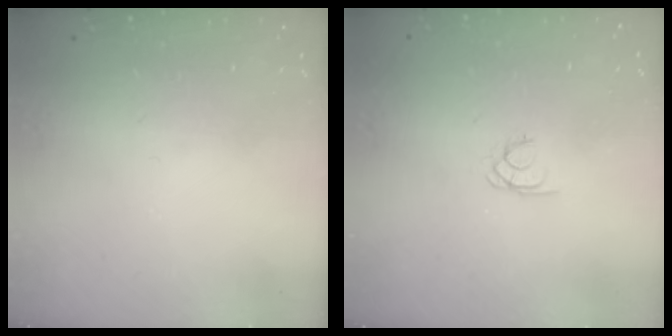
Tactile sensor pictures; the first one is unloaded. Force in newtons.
{"total": 1.4, "press": 1.4, "slide": 0.3}